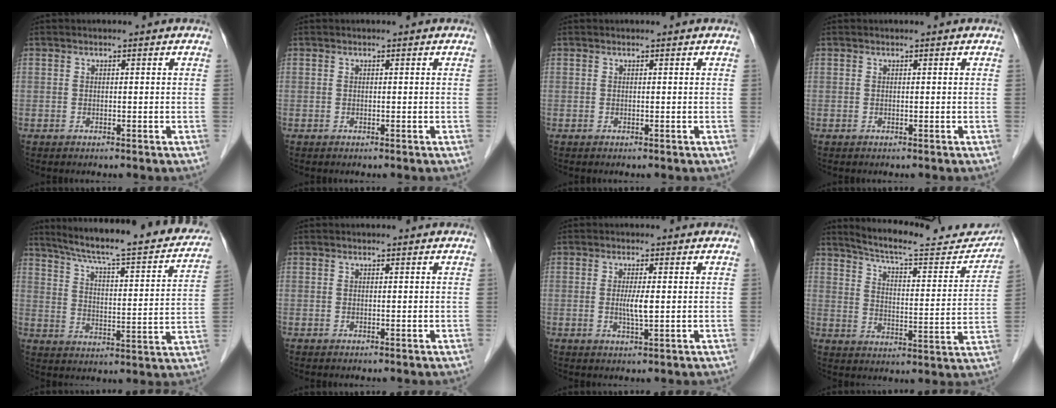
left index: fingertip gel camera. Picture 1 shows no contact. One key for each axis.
{"total": 0.0}
{"total": 0.0}
{"total": 0.0}
{"total": 25.8, "fx": 22.0, "fy": 3.3, "fz": 13.1, "tx": -0.198, "ty": -0.020, "tz": 0.288}
{"total": 0.6, "fx": 0.6, "fy": 0.1, "fz": 0.1, "tx": -0.003, "ty": 0.005, "tz": 0.007}
{"total": 2.5, "fx": 0.1, "fy": 0.1, "fz": 2.5, "tx": -0.053, "ty": -0.005, "tz": 0.002}
{"total": 19.3, "fx": 18.1, "fy": 3.1, "fz": 6.2, "tx": -0.083, "ty": -0.027, "tz": 0.238}